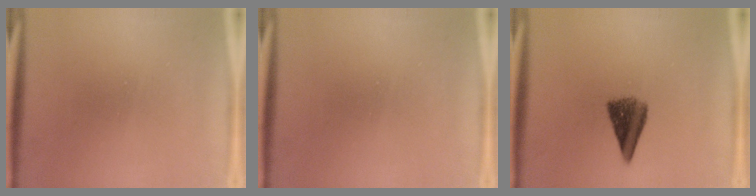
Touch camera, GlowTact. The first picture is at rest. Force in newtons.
{"total": 0.0}
{"total": 6.1}